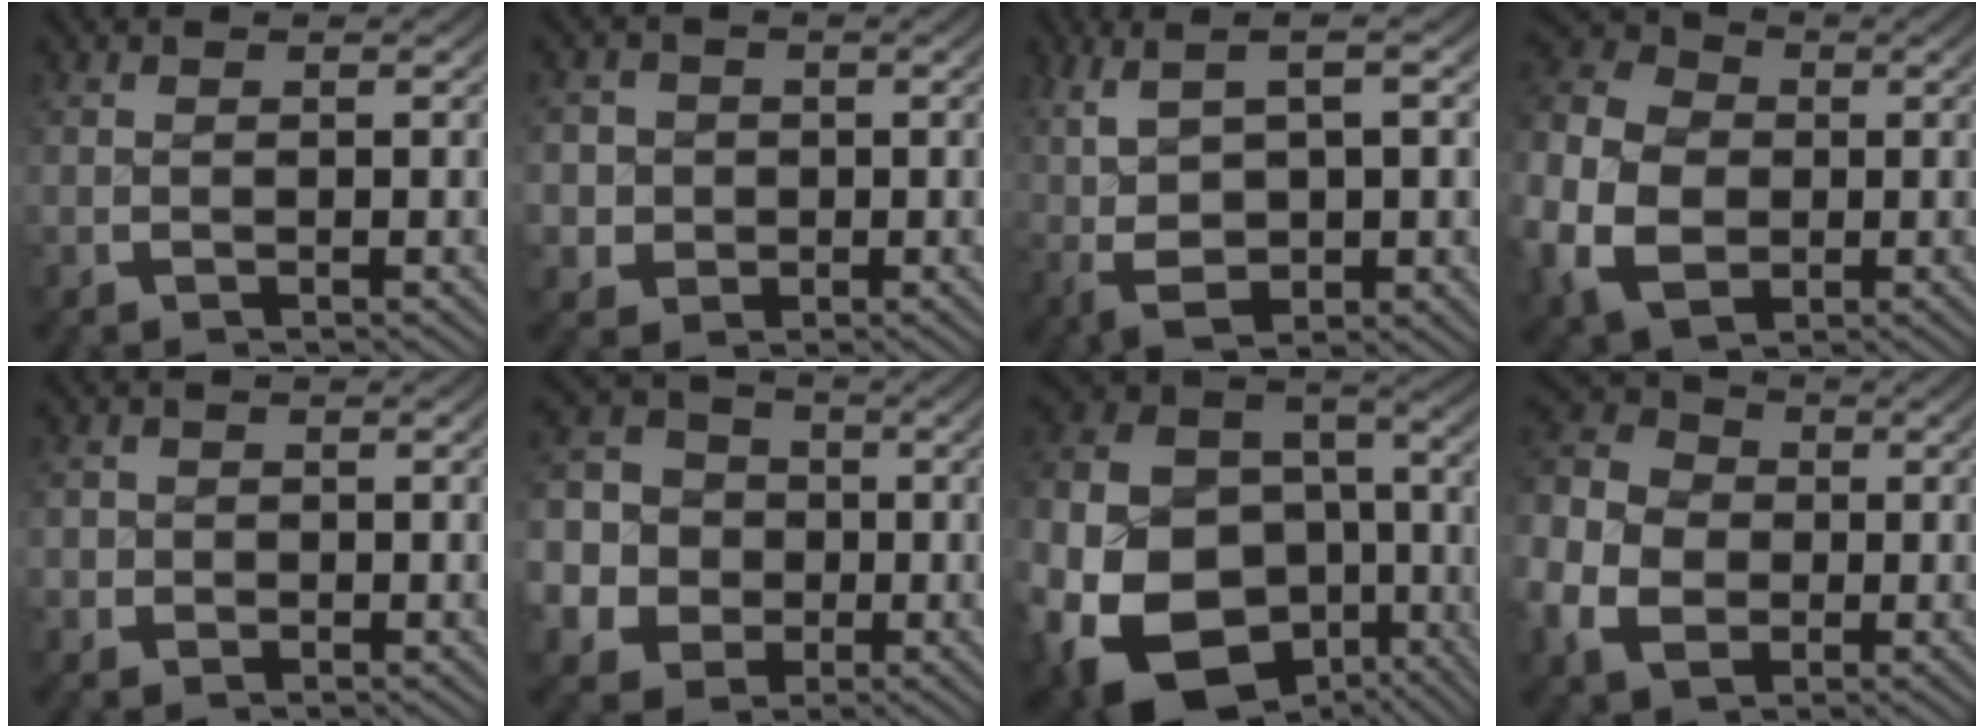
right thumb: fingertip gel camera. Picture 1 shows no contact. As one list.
[{"total": 5.3, "force": [-0.4, 5.0, 1.7], "torque": [-0.042, -0.020, -0.001]}, {"total": 7.8, "force": [1.3, 3.9, 6.6], "torque": [-0.130, -0.008, 0.041]}, {"total": 12.4, "force": [0.2, 9.5, 8.0], "torque": [-0.170, -0.018, 0.010]}, {"total": 1.2, "force": [-0.3, 1.1, 0.0], "torque": [0.005, 0.000, -0.009]}, {"total": 14.5, "force": [-1.2, 12.9, 6.5], "torque": [-0.164, -0.051, -0.019]}, {"total": 20.5, "force": [-6.1, 15.5, 12.0], "torque": [-0.284, -0.085, -0.066]}, {"total": 11.1, "force": [0.9, 8.7, 6.9], "torque": [-0.139, -0.006, 0.013]}]